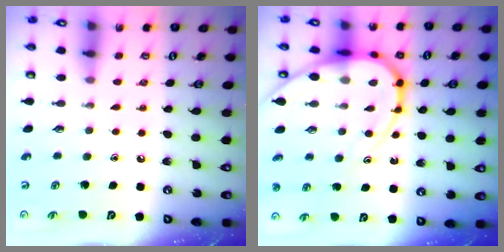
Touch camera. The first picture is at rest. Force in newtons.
{"total": 14.1, "press": 14.1, "slide": 1.2}